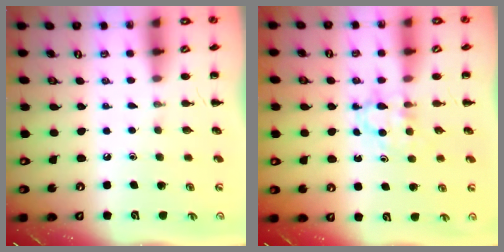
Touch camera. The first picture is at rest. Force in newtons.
{"total": 3.5, "press": 3.2, "slide": 1.3}